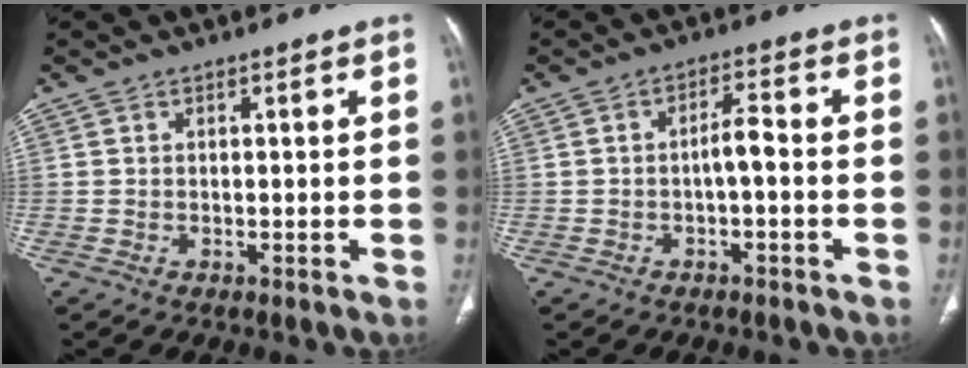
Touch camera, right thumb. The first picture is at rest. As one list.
[{"total": 3.4, "force": [-1.0, 1.1, 3.1], "torque": [-0.051, 0.021, -0.016]}]